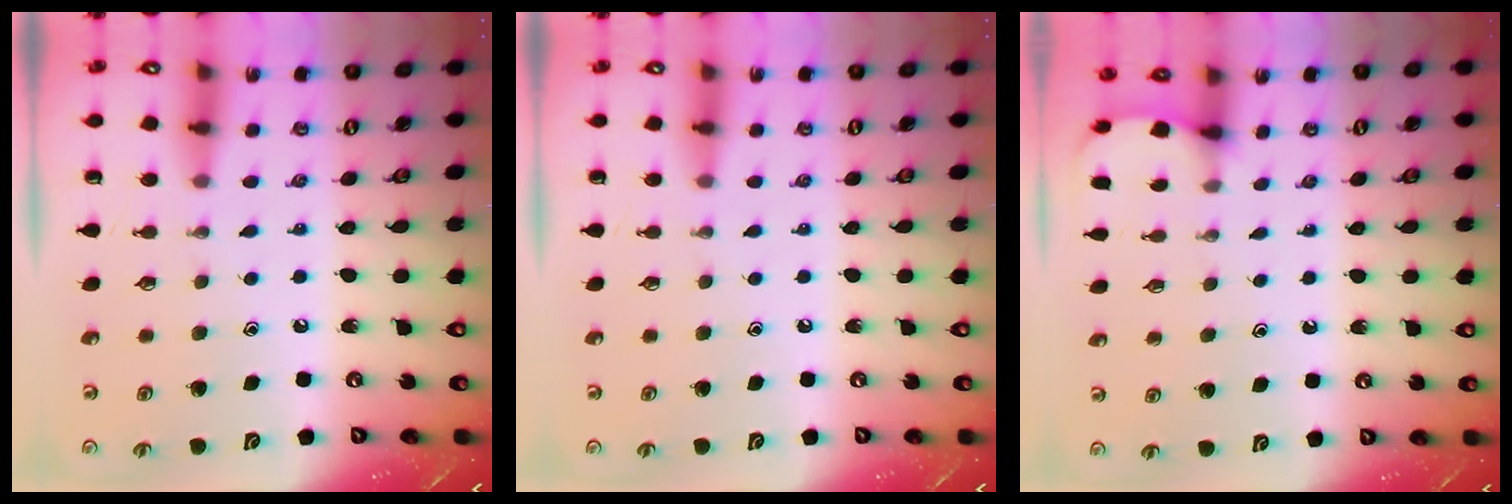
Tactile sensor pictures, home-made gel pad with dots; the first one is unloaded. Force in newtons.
{"total": 0.0}
{"total": 2.8, "press": 2.8, "slide": 0.1}